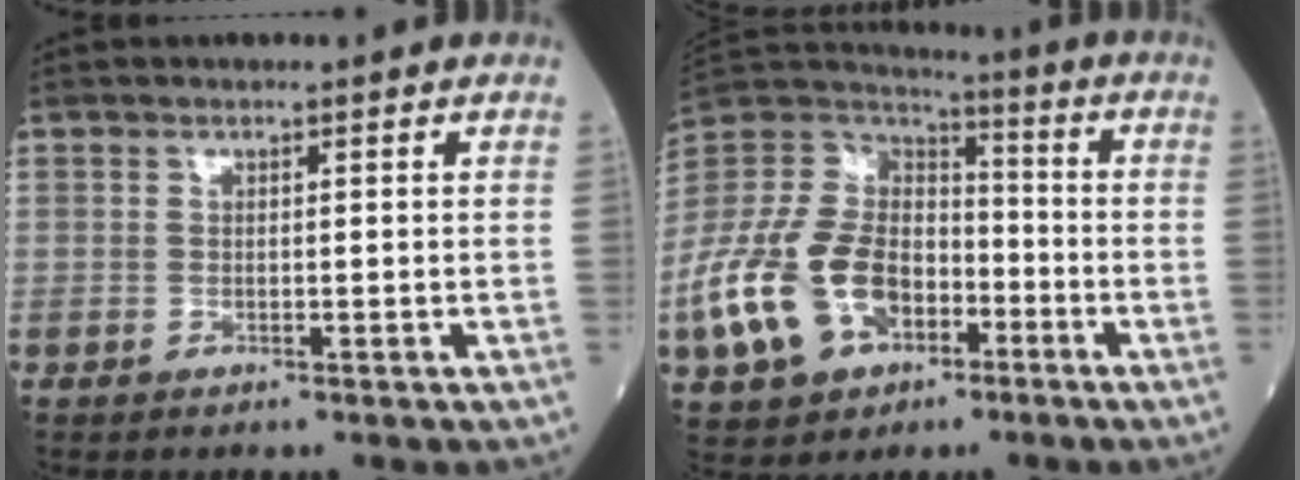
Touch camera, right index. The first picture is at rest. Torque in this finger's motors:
{"motor_torque": [2.14, 0.00, 1.05, 0.17]}